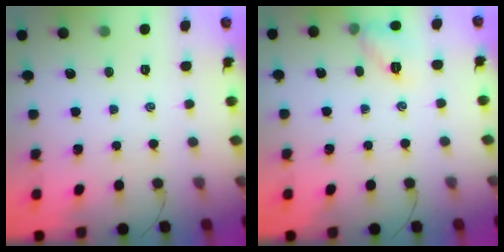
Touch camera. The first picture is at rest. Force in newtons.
{"total": 7.2, "press": 7.0, "slide": 1.6}